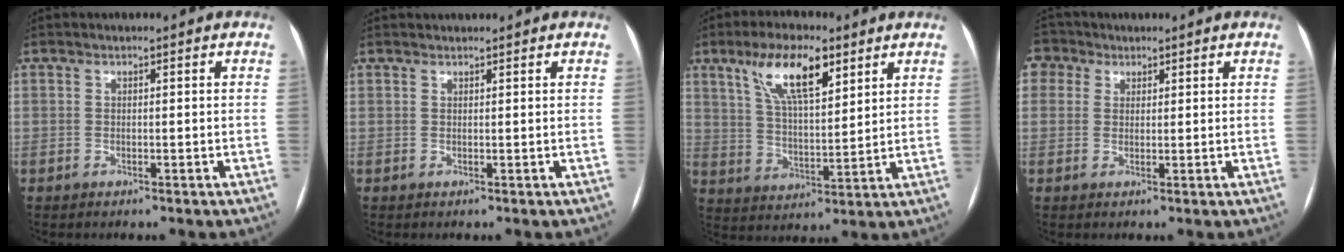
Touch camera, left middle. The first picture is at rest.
{"total": 1.2, "force": [1.2, 0.1, 0.1], "torque": [-0.003, 0.012, 0.022]}
{"total": 10.9, "force": [6.3, 3.3, 8.3], "torque": [-0.159, 0.012, 0.117]}
{"total": 4.0, "force": [2.0, 3.5, 0.5], "torque": [-0.015, 0.023, 0.037]}